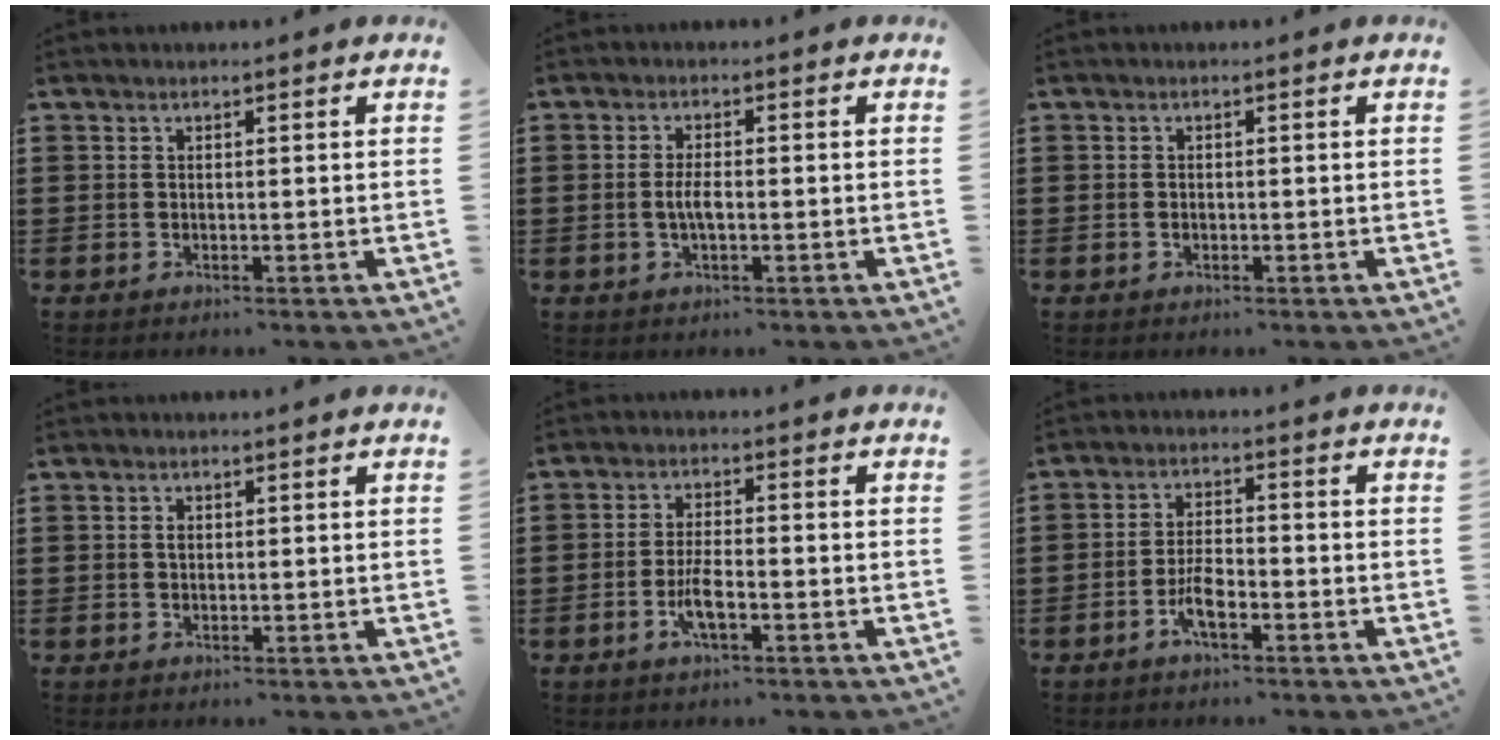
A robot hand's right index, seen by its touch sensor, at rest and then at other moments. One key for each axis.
{"total": 2.9, "fx": -0.5, "fy": 0.8, "fz": 2.8, "tx": -0.059, "ty": -0.002, "tz": -0.011}
{"total": 0.6, "fx": -0.2, "fy": 0.4, "fz": 0.4, "tx": -0.010, "ty": 0.001, "tz": -0.005}
{"total": 0.8, "fx": 0.1, "fy": 0.5, "fz": 0.6, "tx": -0.014, "ty": 0.000, "tz": 0.003}
{"total": 4.5, "fx": -1.8, "fy": 1.2, "fz": 4.0, "tx": -0.087, "ty": -0.004, "tz": -0.038}
{"total": 4.4, "fx": -2.2, "fy": 1.6, "fz": 3.5, "tx": -0.080, "ty": -0.001, "tz": -0.046}